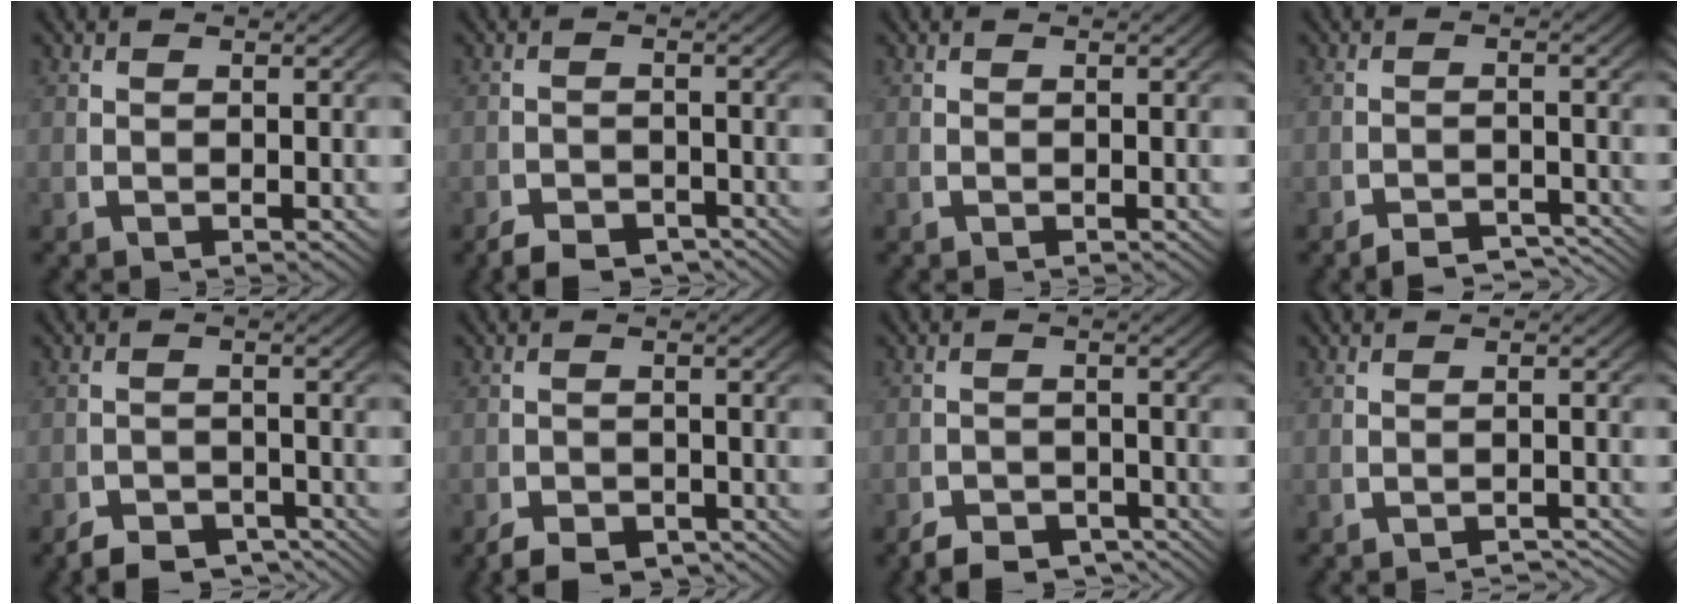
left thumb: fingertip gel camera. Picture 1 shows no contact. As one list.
[{"total": 2.9, "force": [-2.6, 0.9, 0.7], "torque": [0.000, -0.010, -0.046]}, {"total": 0.0}, {"total": 4.1, "force": [-3.6, 1.2, 1.4], "torque": [-0.014, -0.013, -0.058]}, {"total": 4.5, "force": [-3.8, 2.0, 1.5], "torque": [-0.010, -0.022, -0.060]}, {"total": 2.9, "force": [-2.4, 1.2, 0.9], "torque": [-0.004, -0.013, -0.042]}, {"total": 4.1, "force": [-3.5, 1.7, 1.2], "torque": [-0.005, -0.019, -0.057]}, {"total": 4.5, "force": [-4.4, 0.8, 1.0], "torque": [-0.005, -0.007, -0.065]}]